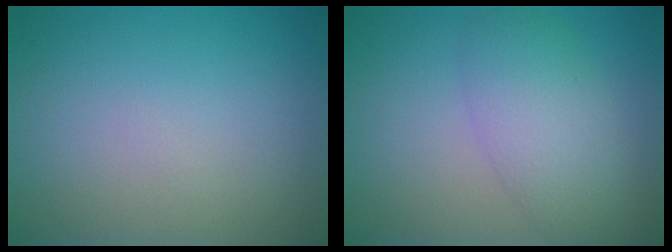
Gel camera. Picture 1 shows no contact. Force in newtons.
{"total": 4.5, "press": 4.5, "slide": 0.1}